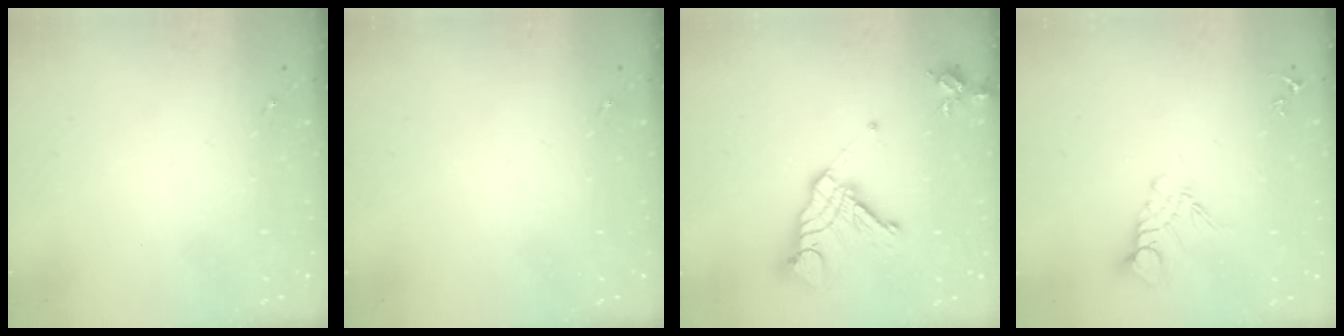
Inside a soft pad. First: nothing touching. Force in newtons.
{"total": 0.0}
{"total": 17.6, "press": 17.5, "slide": 1.9}
{"total": 9.1, "press": 9.1, "slide": 0.9}